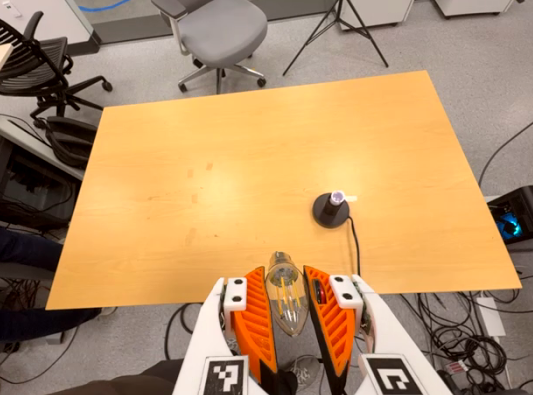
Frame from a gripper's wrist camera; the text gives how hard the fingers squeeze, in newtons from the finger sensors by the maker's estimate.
{"total": 10.2, "left": 10.2, "right": 10.2}